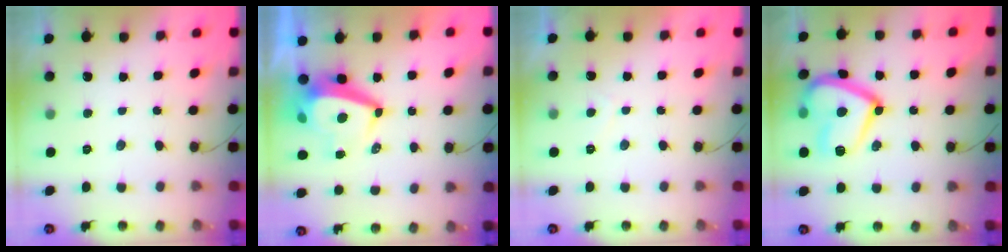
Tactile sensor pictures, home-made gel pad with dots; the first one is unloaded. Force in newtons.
{"total": 9.6, "press": 9.6, "slide": 1.1}
{"total": 0.7, "press": 0.5, "slide": 0.5}
{"total": 17.8, "press": 17.7, "slide": 1.6}